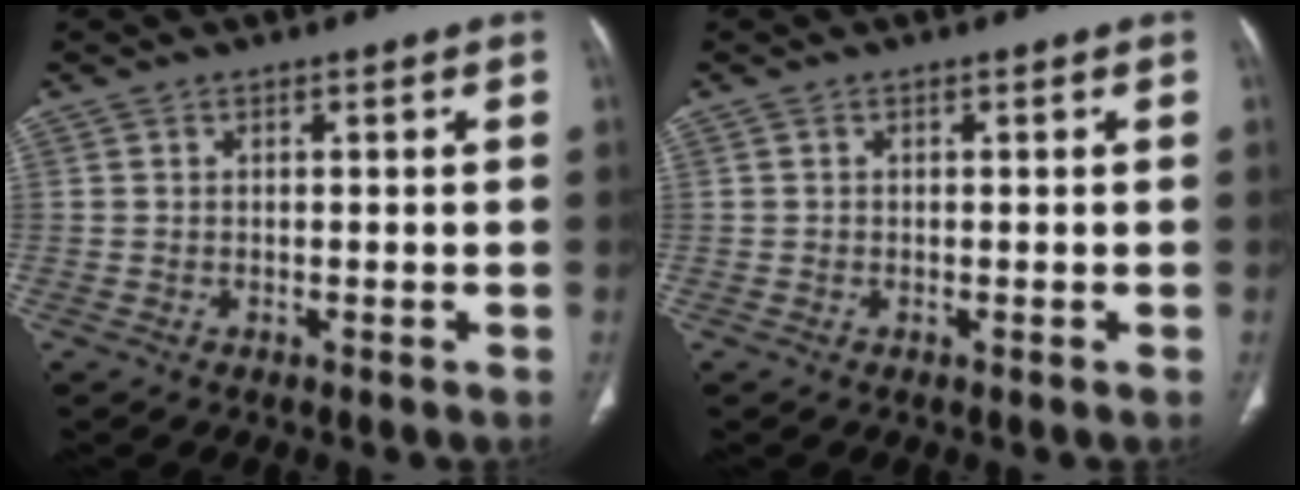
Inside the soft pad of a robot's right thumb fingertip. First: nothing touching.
{"total": 0.0}